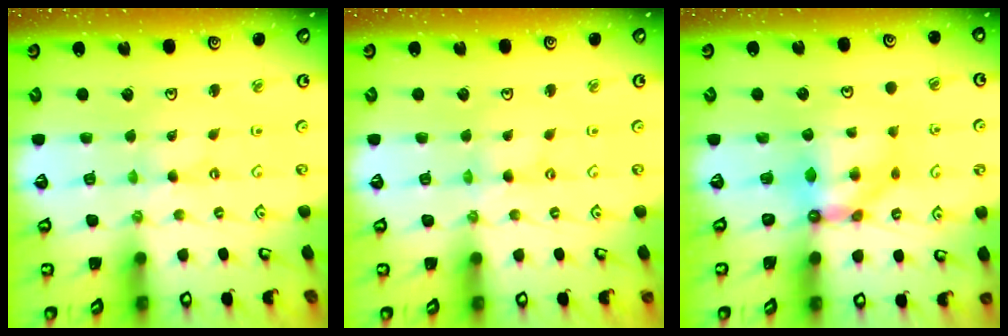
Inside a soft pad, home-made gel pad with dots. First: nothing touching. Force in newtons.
{"total": 1.4, "press": 1.4, "slide": 0.2}
{"total": 6.8, "press": 6.8, "slide": 0.6}